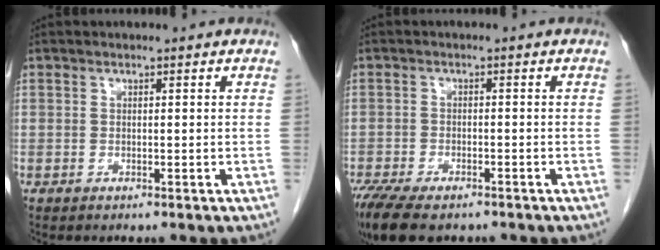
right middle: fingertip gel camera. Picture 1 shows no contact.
{"total": 10.5, "force": [-7.9, 4.0, 5.8], "torque": [-0.112, -0.012, -0.120]}